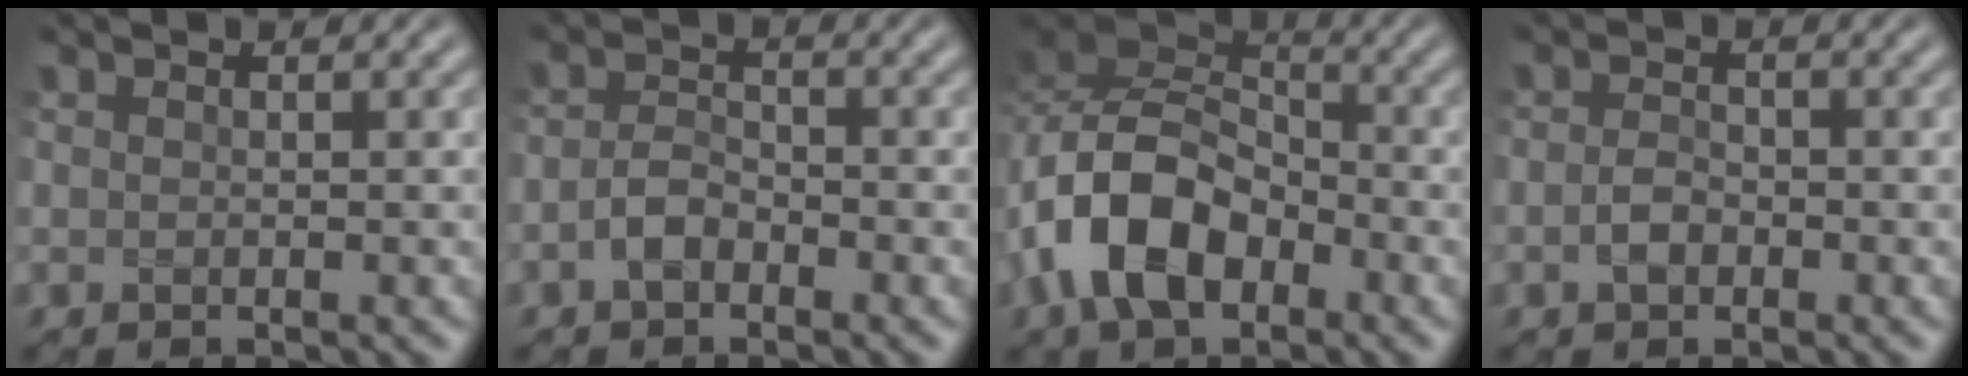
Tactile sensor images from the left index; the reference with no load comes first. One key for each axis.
{"total": 2.0, "fx": -1.0, "fy": 1.2, "fz": 1.3, "tx": -0.027, "ty": 0.004, "tz": -0.025}
{"total": 8.8, "fx": -3.6, "fy": 5.7, "fz": 5.6, "tx": -0.108, "ty": 0.009, "tz": -0.086}
{"total": 1.6, "fx": -0.5, "fy": 1.1, "fz": 1.0, "tx": -0.023, "ty": 0.002, "tz": -0.014}